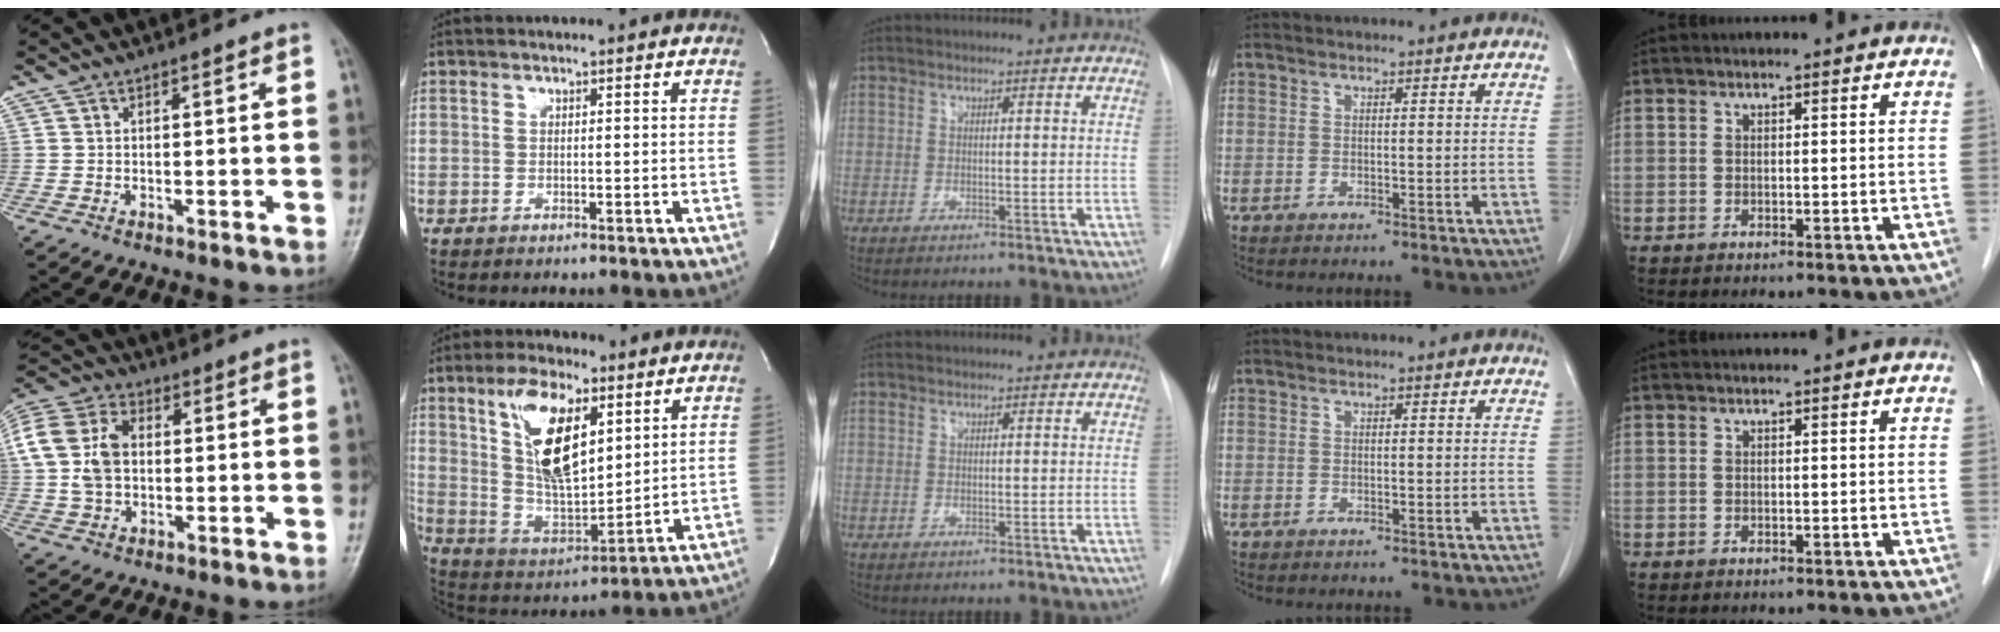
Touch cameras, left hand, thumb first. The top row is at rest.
{"thumb": {"total": 13.9, "force": [1.2, 9.9, 9.7], "torque": [-0.206, 0.023, 0.019]}, "index": {"total": 14.5, "force": [6.0, 5.5, 12.0], "torque": [-0.233, 0.000, 0.114]}}